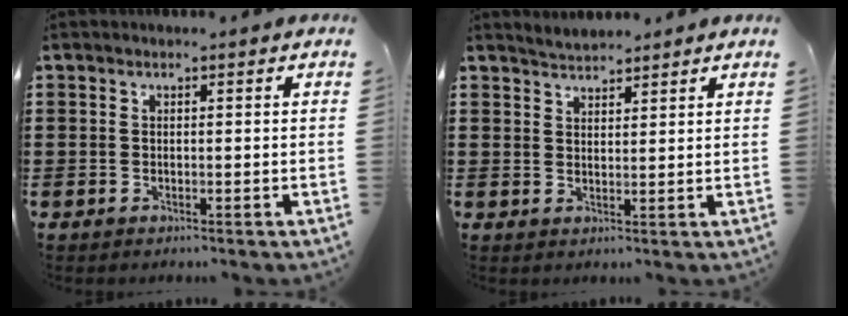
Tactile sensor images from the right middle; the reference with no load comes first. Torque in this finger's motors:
{"motor_torque": [0.00, 0.08, 0.20, -0.01]}